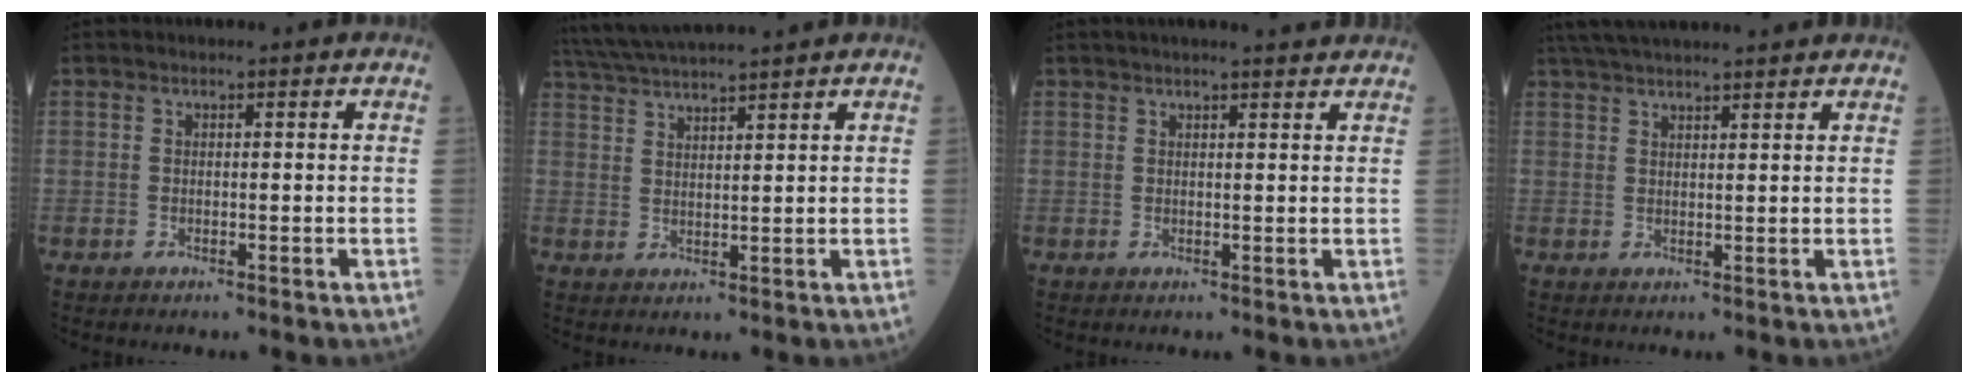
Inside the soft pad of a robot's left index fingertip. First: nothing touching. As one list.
[{"total": 9.4, "force": [8.5, -1.2, 3.9], "torque": [-0.073, 0.025, 0.144]}, {"total": 6.7, "force": [6.0, 0.2, 3.0], "torque": [-0.040, 0.020, 0.071]}, {"total": 12.4, "force": [11.1, 0.5, 5.5], "torque": [-0.098, 0.037, 0.165]}]